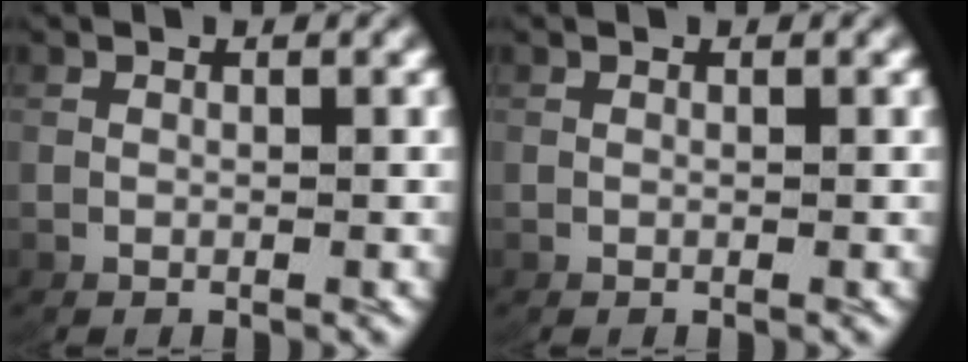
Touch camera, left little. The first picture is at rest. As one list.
[{"total": 0.0}]